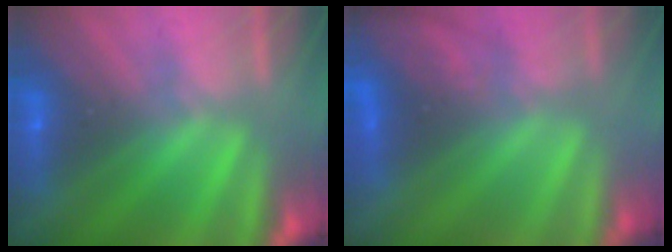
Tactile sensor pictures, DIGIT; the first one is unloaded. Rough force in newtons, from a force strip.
{"total": 3.7}